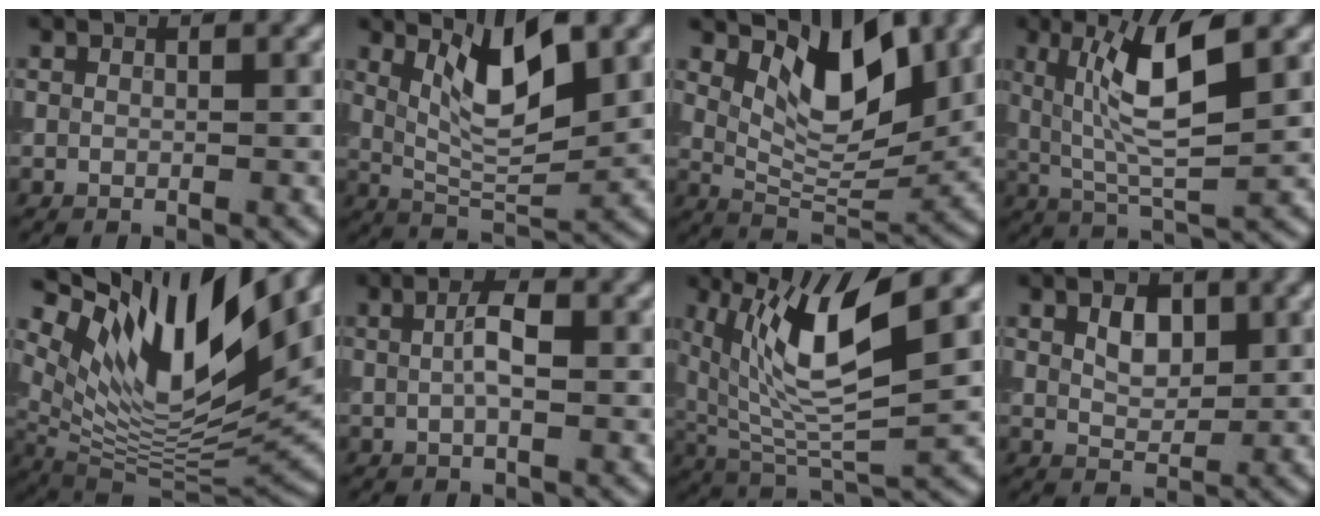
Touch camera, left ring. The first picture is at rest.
{"total": 6.4, "force": [2.5, 2.0, 5.5], "torque": [-0.100, -0.006, 0.049]}
{"total": 7.1, "force": [3.2, 3.2, 5.5], "torque": [-0.091, -0.011, 0.052]}
{"total": 7.3, "force": [2.1, 1.7, 6.8], "torque": [-0.125, -0.001, 0.039]}
{"total": 14.7, "force": [8.1, 4.8, 11.3], "torque": [-0.221, 0.010, 0.156]}
{"total": 2.6, "force": [0.2, 0.9, 2.5], "torque": [-0.049, 0.005, 0.001]}
{"total": 9.6, "force": [3.8, 2.8, 8.3], "torque": [-0.164, -0.003, 0.074]}
{"total": 2.6, "force": [1.0, 1.6, 1.9], "torque": [-0.033, 0.000, 0.017]}